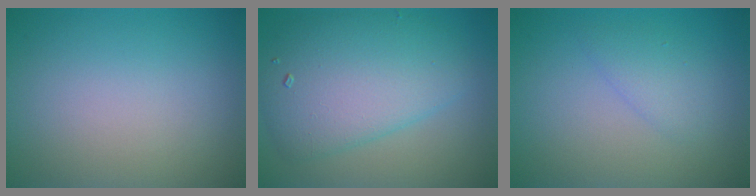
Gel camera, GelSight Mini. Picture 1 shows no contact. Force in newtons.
{"total": 7.1, "press": 7.1, "slide": 0.1}
{"total": 1.7, "press": 1.7, "slide": 0.2}